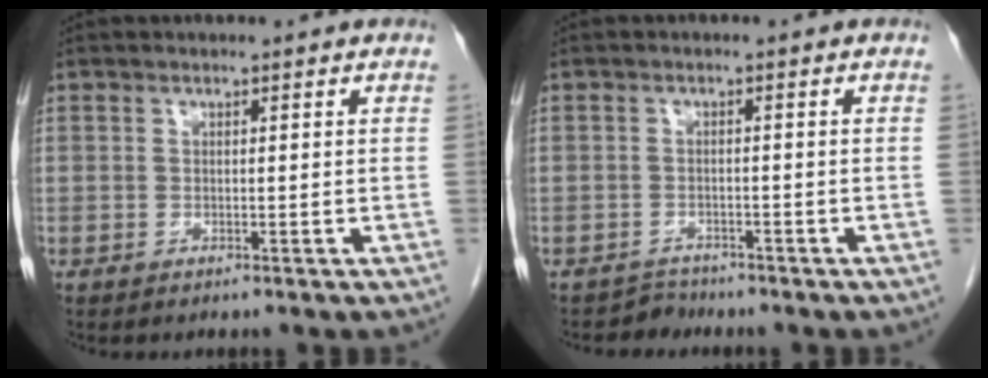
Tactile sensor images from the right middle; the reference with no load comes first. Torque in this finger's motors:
{"motor_torque": [-0.30, 0.05, -0.01, -0.01]}